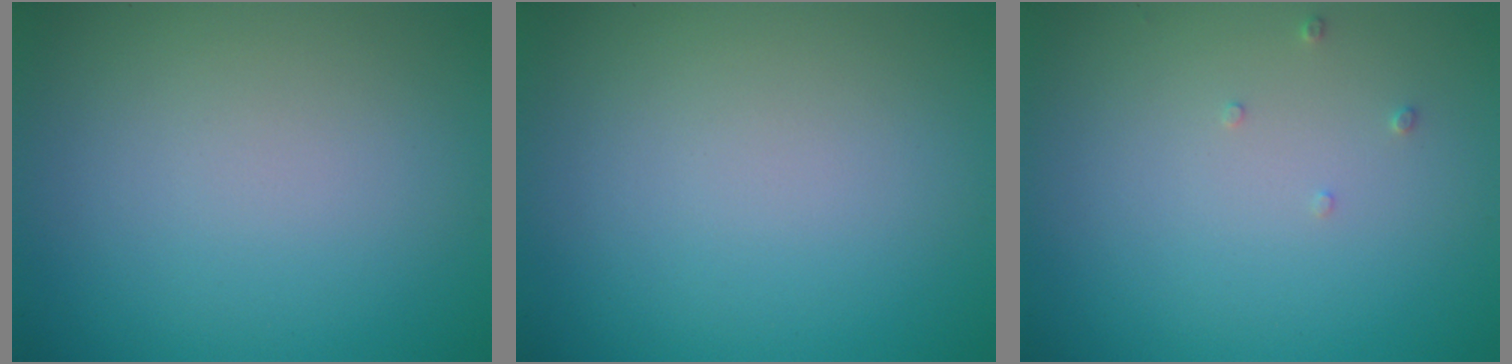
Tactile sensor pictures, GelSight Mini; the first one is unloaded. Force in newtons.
{"total": 0.0}
{"total": 0.7, "press": 0.7, "slide": 0.2}